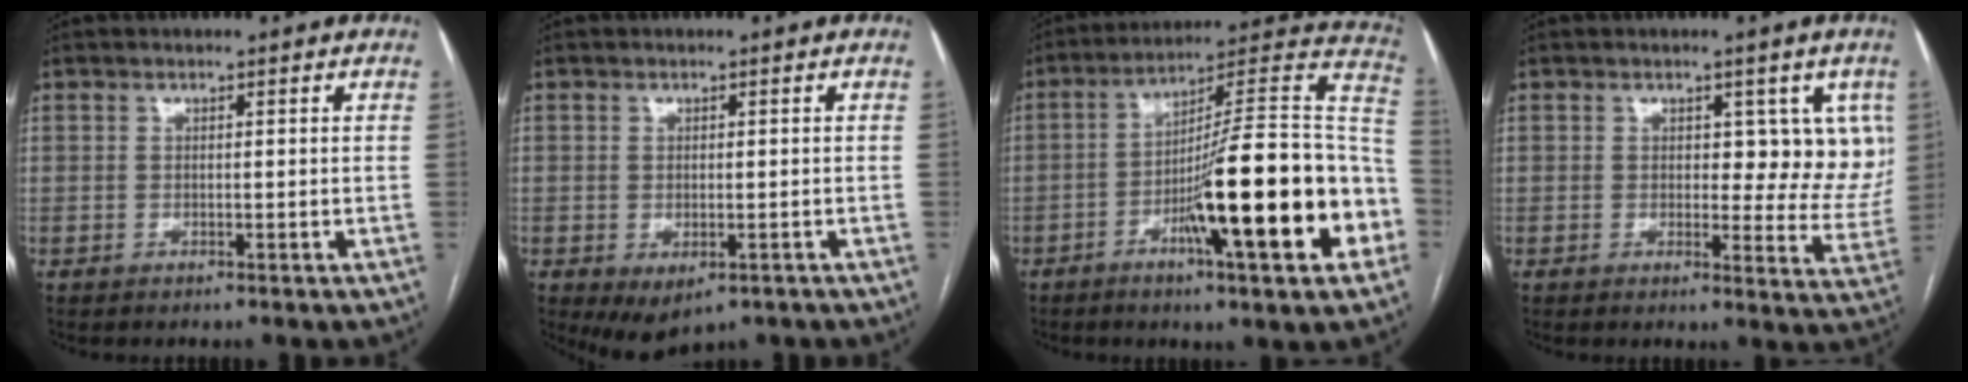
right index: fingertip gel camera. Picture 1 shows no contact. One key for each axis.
{"total": 4.8, "fx": -2.3, "fy": 2.6, "fz": 3.3, "tx": -0.051, "ty": -0.010, "tz": -0.021}
{"total": 24.4, "fx": -7.3, "fy": 2.1, "fz": 23.2, "tx": -0.283, "ty": 0.008, "tz": -0.112}
{"total": 7.6, "fx": 2.6, "fy": 4.3, "fz": 5.8, "tx": -0.040, "ty": -0.001, "tz": 0.029}